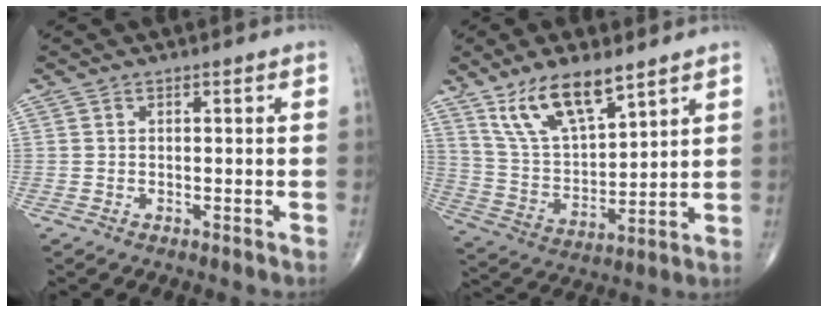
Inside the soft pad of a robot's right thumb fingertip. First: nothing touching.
{"total": 14.0, "force": [9.3, 5.2, 9.2], "torque": [-0.153, -0.042, 0.189]}